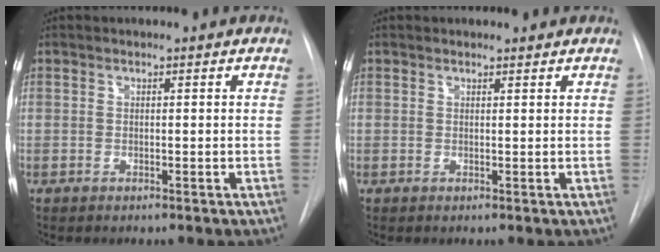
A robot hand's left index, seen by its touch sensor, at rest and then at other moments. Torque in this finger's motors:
{"motor_torque": [0.46, -0.49, -0.03, 0.00]}